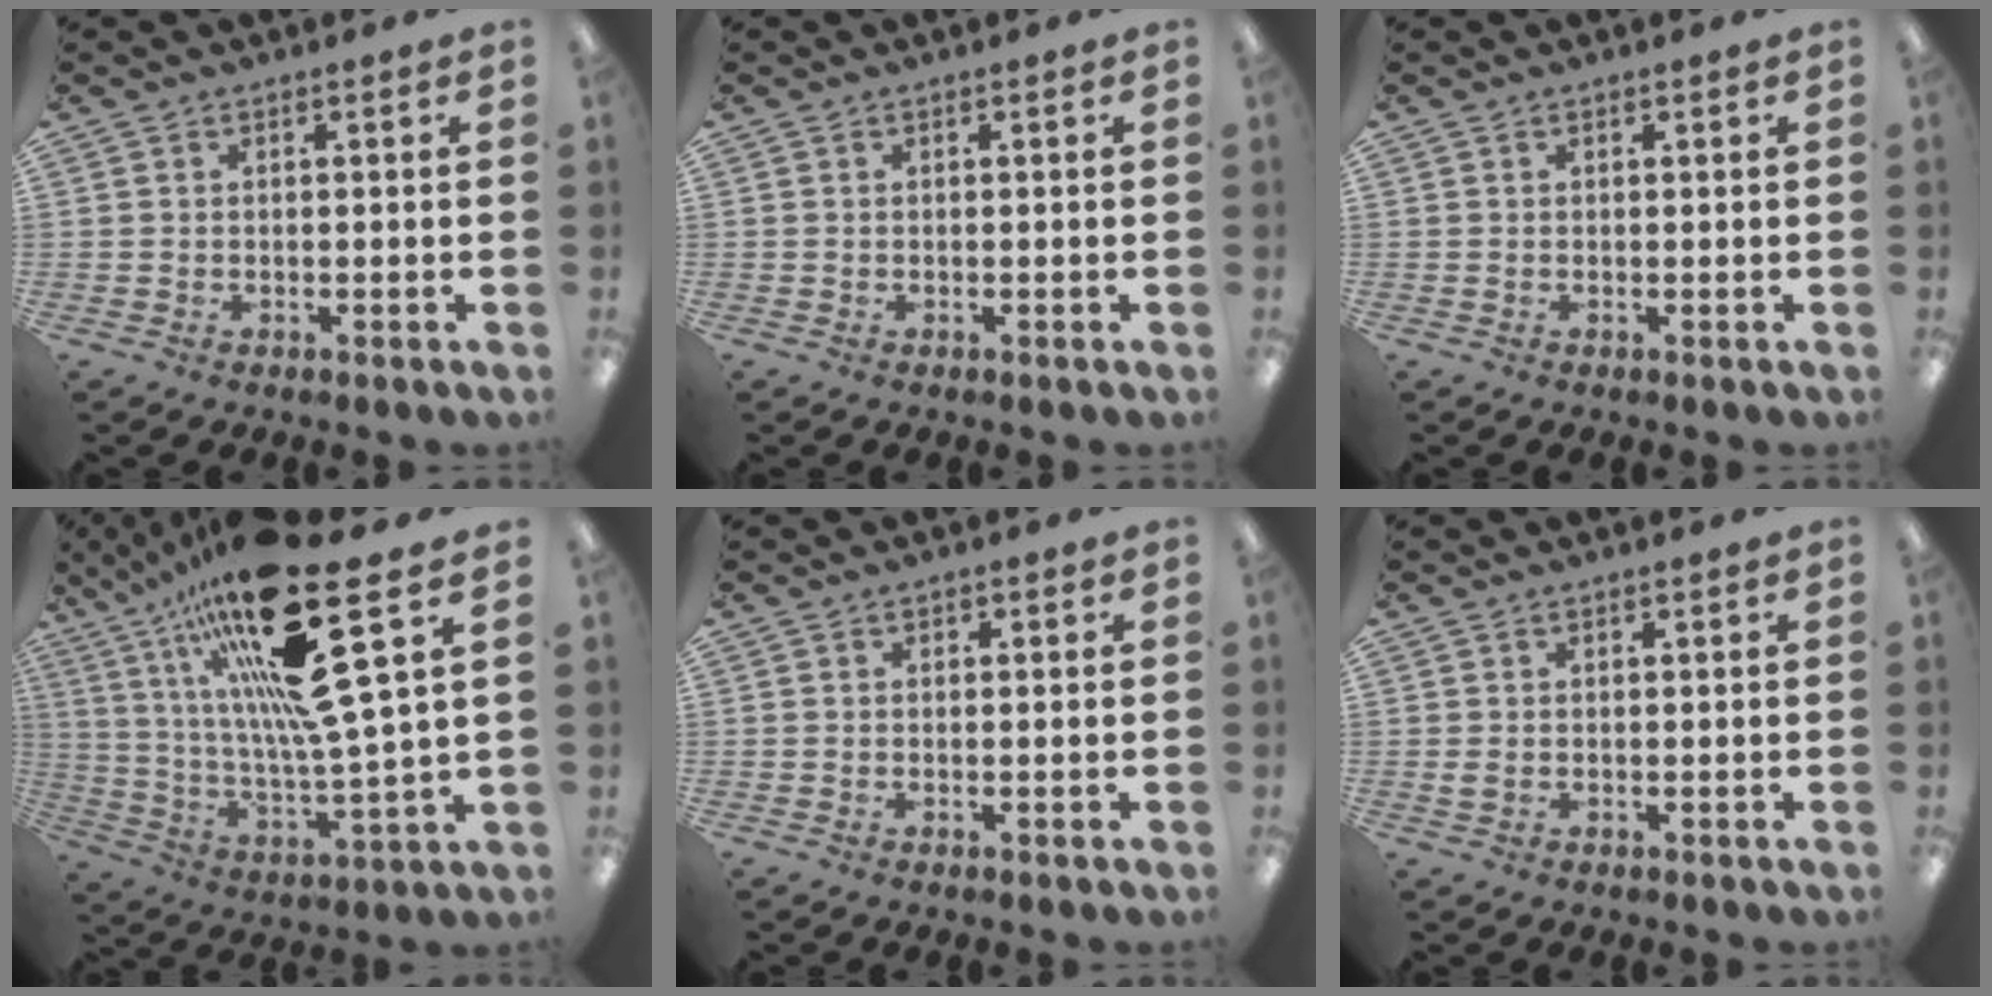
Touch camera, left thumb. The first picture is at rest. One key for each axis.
{"total": 0.0}
{"total": 0.0}
{"total": 26.5, "fx": 14.6, "fy": 4.6, "fz": 21.7, "tx": -0.409, "ty": -0.095, "tz": 0.224}
{"total": 0.5, "fx": -0.1, "fy": 0.4, "fz": 0.3, "tx": -0.004, "ty": 0.003, "tz": -0.002}
{"total": 1.3, "fx": 0.2, "fy": 0.9, "fz": 1.0, "tx": -0.020, "ty": 0.004, "tz": 0.003}